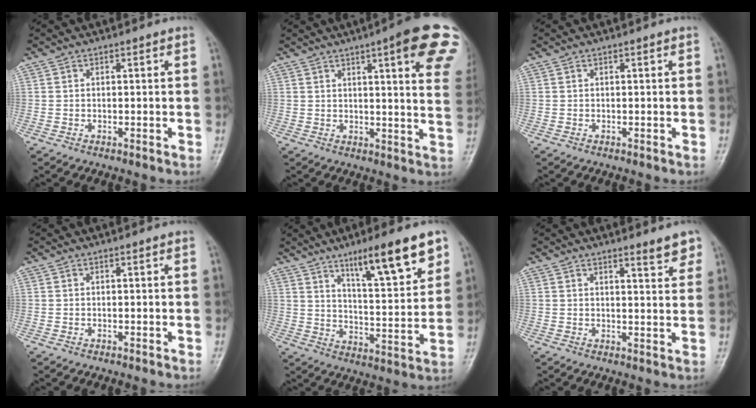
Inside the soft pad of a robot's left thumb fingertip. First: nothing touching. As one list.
[{"total": 17.8, "force": [8.7, 3.3, 15.2], "torque": [-0.175, -0.024, 0.096]}, {"total": 0.0}, {"total": 0.0}, {"total": 15.5, "force": [9.6, 3.1, 11.8], "torque": [-0.160, -0.049, 0.155]}, {"total": 4.2, "force": [3.2, 0.8, 2.6], "torque": [-0.023, -0.024, 0.041]}]